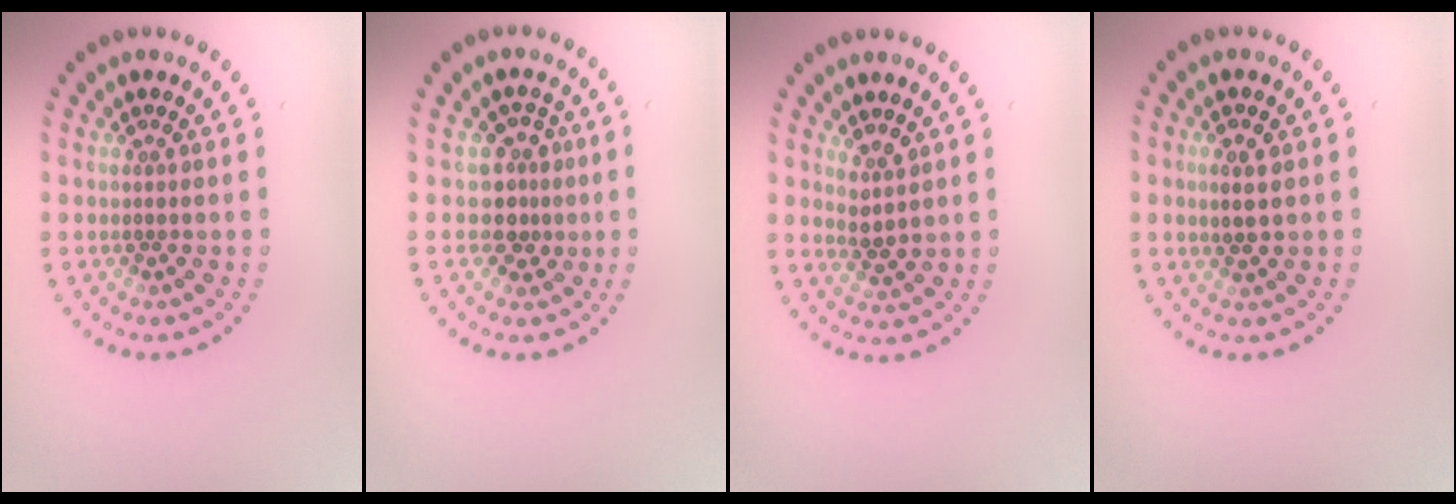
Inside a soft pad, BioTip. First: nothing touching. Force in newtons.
{"total": 2.5, "press": 1.8, "slide": 1.7}
{"total": 2.0, "press": 1.7, "slide": 1.1}
{"total": 1.9, "press": 1.8, "slide": 0.5}